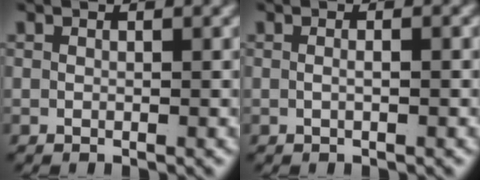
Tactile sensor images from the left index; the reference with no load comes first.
{"total": 1.0, "force": [-0.4, -0.4, 0.8], "torque": [-0.018, -0.003, -0.004]}